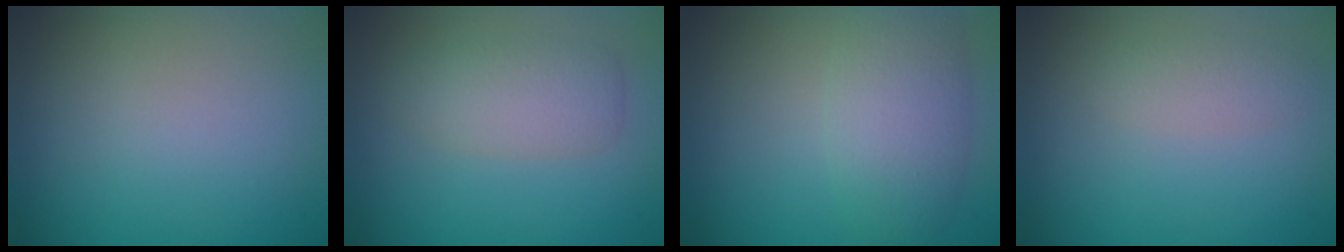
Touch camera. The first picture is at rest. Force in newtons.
{"total": 3.0, "press": 3.0, "slide": 0.3}
{"total": 4.8, "press": 4.8, "slide": 0.2}
{"total": 1.5, "press": 1.5, "slide": 0.1}